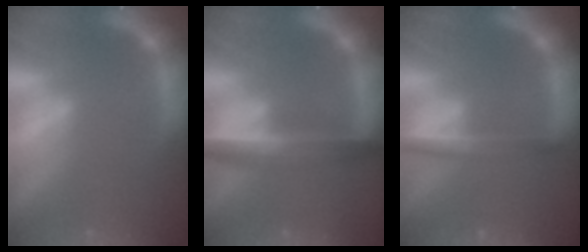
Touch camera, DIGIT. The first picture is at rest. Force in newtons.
{"total": 5.5}
{"total": 3.0}